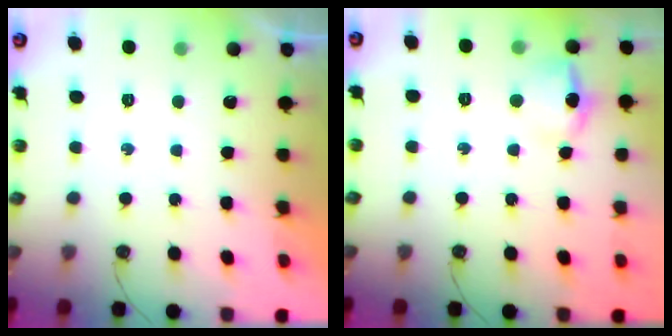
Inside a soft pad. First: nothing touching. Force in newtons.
{"total": 9.8, "press": 9.8, "slide": 1.2}